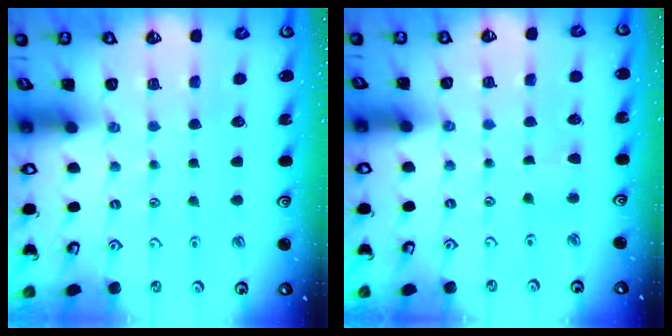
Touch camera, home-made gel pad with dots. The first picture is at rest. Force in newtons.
{"total": 2.2, "press": 2.2, "slide": 0.2}